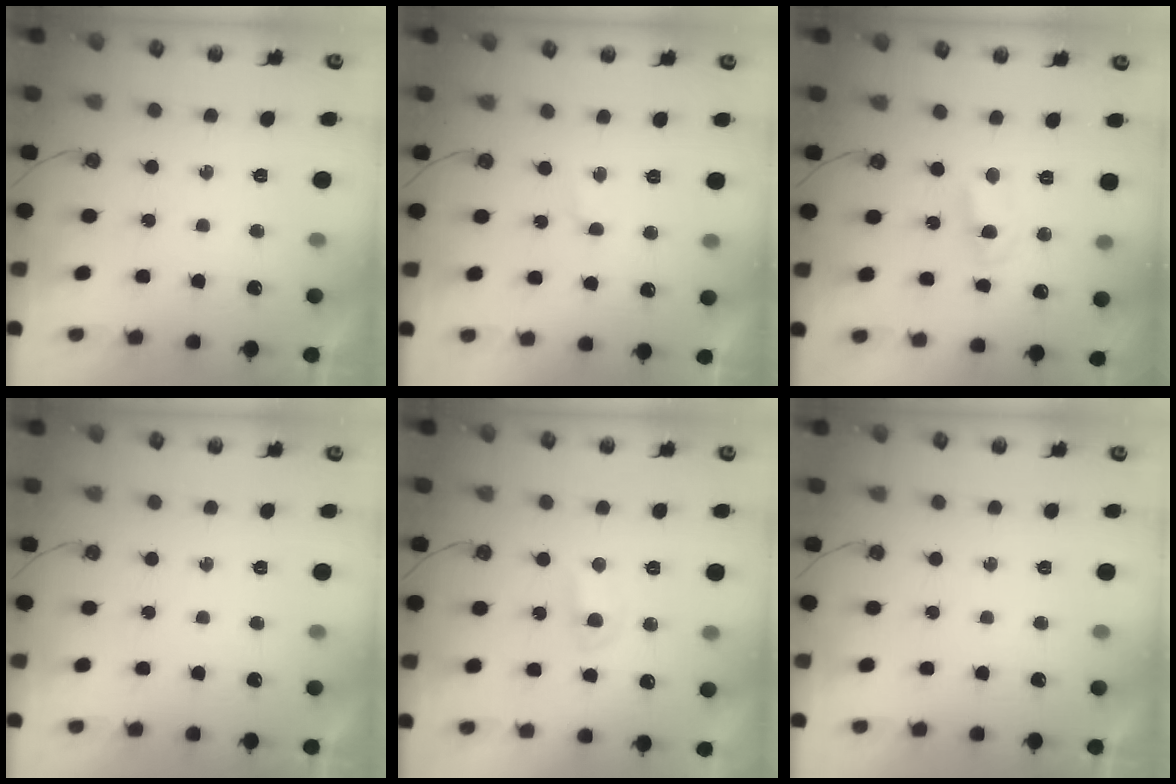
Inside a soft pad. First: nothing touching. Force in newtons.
{"total": 1.0, "press": 0.8, "slide": 0.7}
{"total": 1.7, "press": 1.7, "slide": 0.2}
{"total": 0.0}
{"total": 4.5, "press": 4.5, "slide": 0.6}
{"total": 0.0}